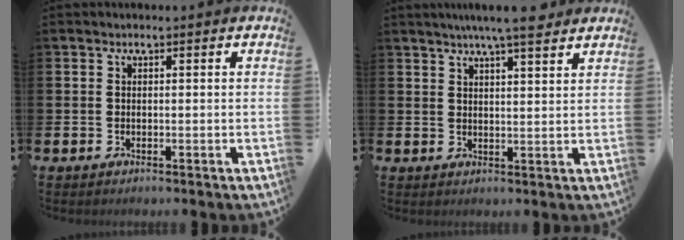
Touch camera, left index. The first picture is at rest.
{"total": 5.8, "force": [5.3, 0.0, 2.4], "torque": [-0.049, -0.019, 0.091]}